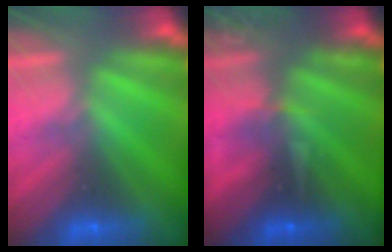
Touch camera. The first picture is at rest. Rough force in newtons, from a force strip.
{"total": 3.2}